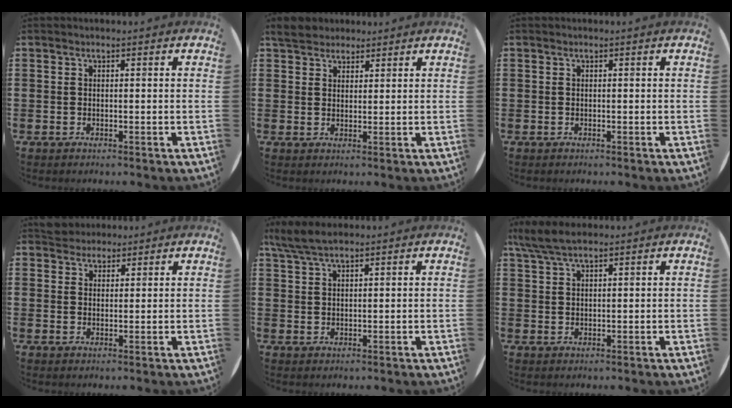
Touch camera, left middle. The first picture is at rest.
{"total": 3.5, "force": [3.2, 1.4, 0.5], "torque": [-0.011, -0.001, 0.060]}
{"total": 0.0}
{"total": 2.8, "force": [2.7, 0.8, 0.0], "torque": [0.002, -0.003, 0.051]}
{"total": 3.9, "force": [3.2, 0.7, 2.1], "torque": [-0.047, 0.002, 0.059]}
{"total": 4.2, "force": [3.3, 0.9, 2.4], "torque": [-0.053, 0.001, 0.061]}